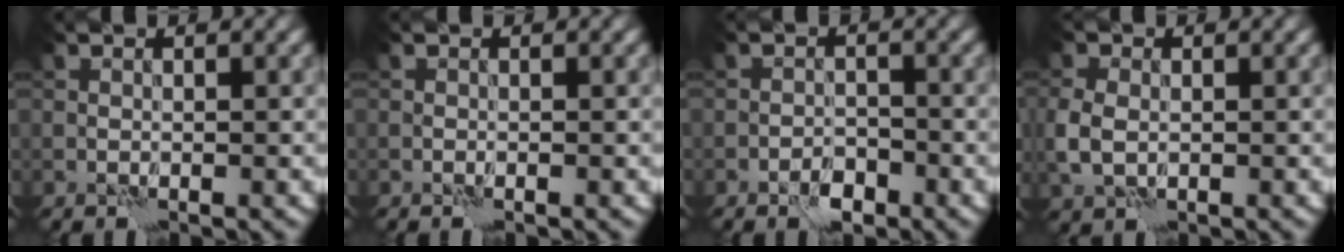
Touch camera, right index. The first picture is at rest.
{"total": 0.0}
{"total": 2.0, "force": [-1.4, 1.1, 1.0], "torque": [-0.012, 0.004, -0.025]}
{"total": 3.1, "force": [-0.4, 2.3, 2.1], "torque": [-0.057, -0.002, -0.013]}